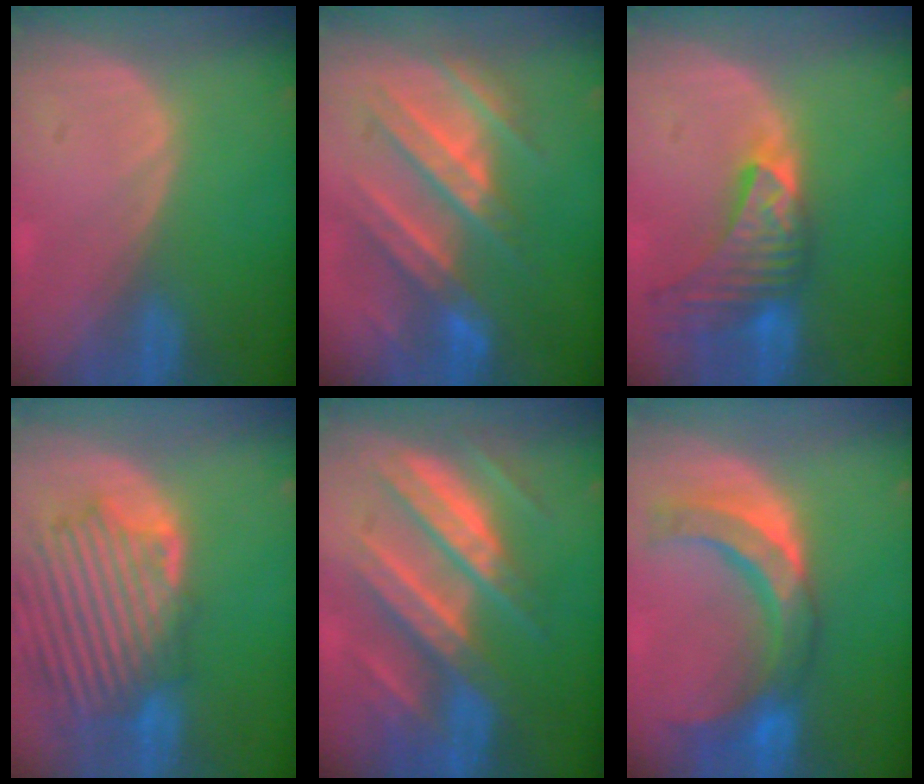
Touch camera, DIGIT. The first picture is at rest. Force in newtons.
{"total": 9.6, "press": 9.4, "slide": 1.9}
{"total": 9.1, "press": 8.3, "slide": 3.8}
{"total": 12.9, "press": 11.6, "slide": 5.7}
{"total": 11.4, "press": 11.3, "slide": 1.0}
{"total": 9.5, "press": 9.2, "slide": 2.5}